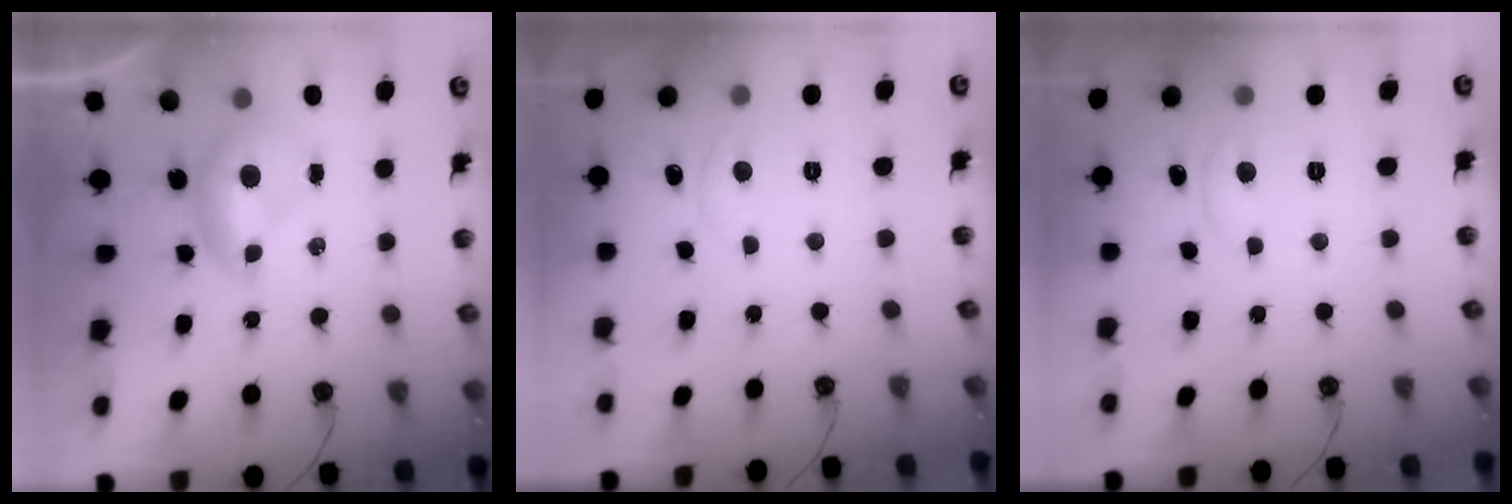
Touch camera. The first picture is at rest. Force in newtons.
{"total": 0.6, "press": 0.3, "slide": 0.5}
{"total": 0.9, "press": 0.8, "slide": 0.4}